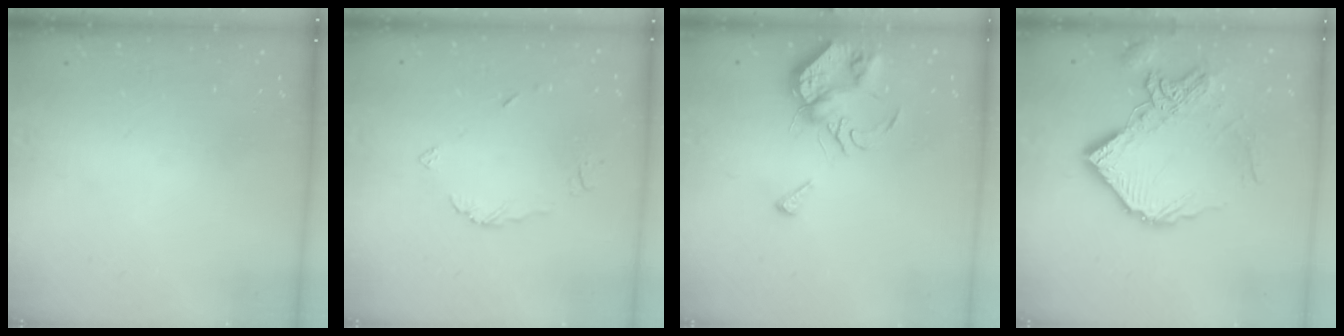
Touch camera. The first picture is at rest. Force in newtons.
{"total": 4.5, "press": 4.4, "slide": 0.4}
{"total": 8.1, "press": 8.1, "slide": 0.1}
{"total": 16.2, "press": 16.1, "slide": 1.8}